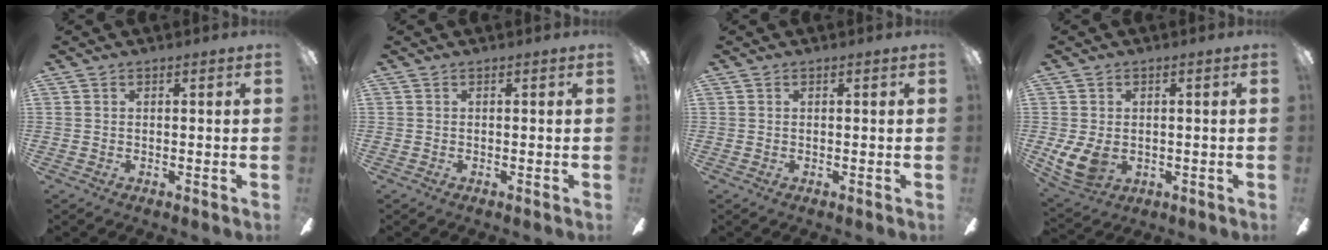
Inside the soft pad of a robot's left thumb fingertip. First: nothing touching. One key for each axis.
{"total": 0.0}
{"total": 0.0}
{"total": 7.2, "fx": -0.7, "fy": 5.2, "fz": 4.9, "tx": -0.113, "ty": -0.007, "tz": -0.011}